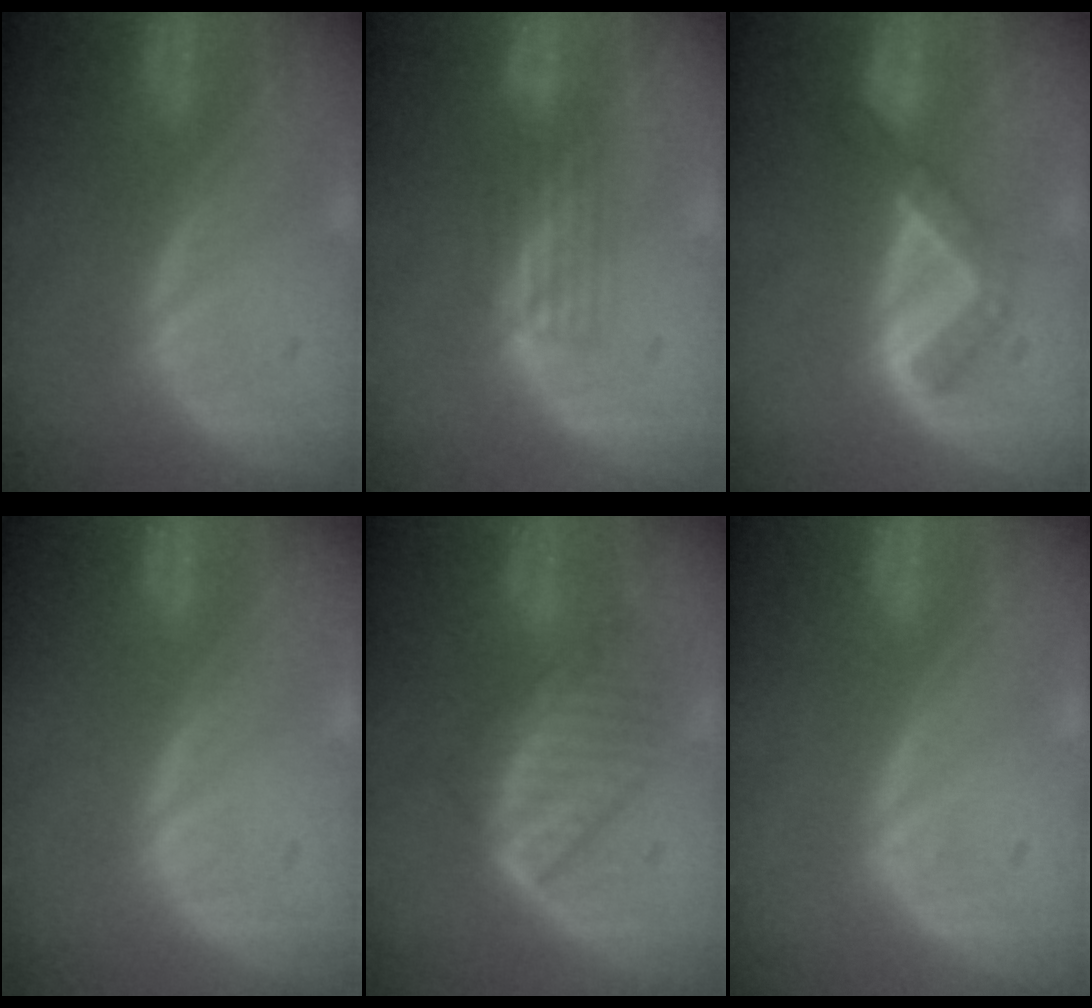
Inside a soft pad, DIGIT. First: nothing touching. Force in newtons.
{"total": 2.9, "press": 2.6, "slide": 1.2}
{"total": 5.3, "press": 4.6, "slide": 2.6}
{"total": 0.0}
{"total": 6.7, "press": 6.3, "slide": 2.3}
{"total": 0.5, "press": 0.2, "slide": 0.5}